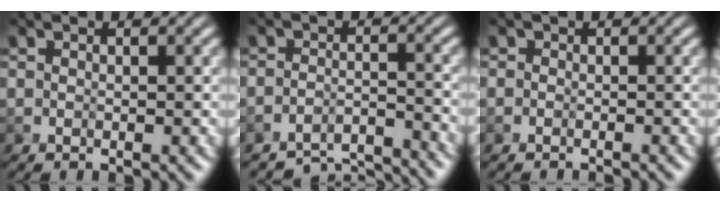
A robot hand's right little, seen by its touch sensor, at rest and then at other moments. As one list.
[{"total": 5.9, "force": [-5.7, 0.9, 1.2], "torque": [-0.011, -0.007, -0.085]}, {"total": 1.3, "force": [-1.3, 0.0, -0.1], "torque": [0.007, -0.009, -0.018]}]